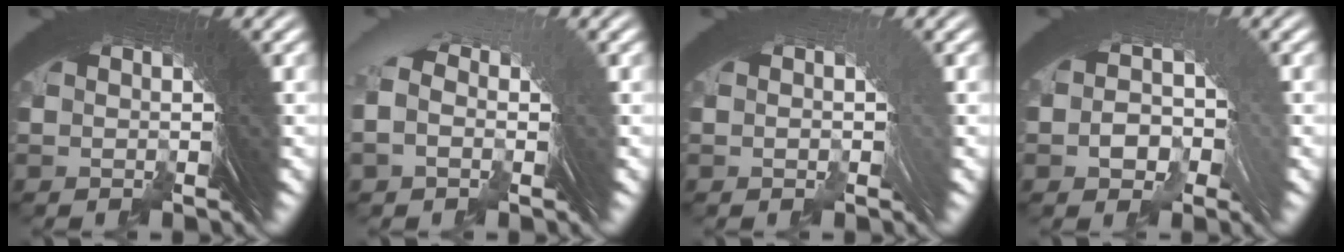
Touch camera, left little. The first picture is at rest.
{"total": 2.1, "force": [-0.2, 1.5, 1.5], "torque": [-0.027, 0.020, -0.011]}
{"total": 0.6, "force": [-0.4, -0.2, 0.3], "torque": [0.003, 0.008, -0.008]}
{"total": 2.6, "force": [-0.4, 2.0, 1.7], "torque": [-0.033, -0.001, -0.005]}